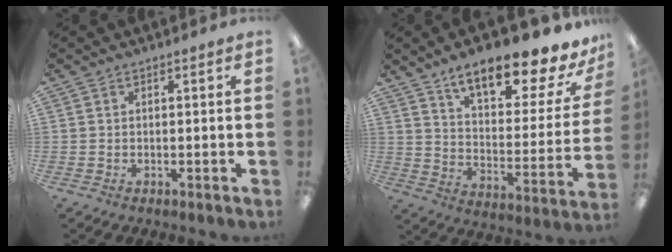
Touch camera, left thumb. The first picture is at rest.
{"total": 17.9, "force": [13.8, 5.6, 9.8], "torque": [-0.148, -0.097, 0.233]}